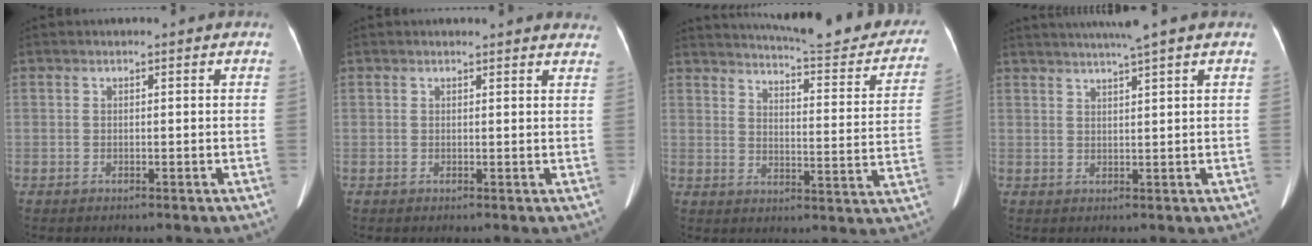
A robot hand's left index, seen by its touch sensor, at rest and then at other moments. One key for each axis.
{"total": 7.5, "fx": 7.2, "fy": 1.5, "fz": 1.3, "tx": 0.004, "ty": -0.001, "tz": 0.054}
{"total": 22.1, "fx": 20.0, "fy": 2.8, "fz": 8.9, "tx": -0.117, "ty": -0.056, "tz": 0.238}
{"total": 6.2, "fx": 5.0, "fy": -1.2, "fz": 3.5, "tx": -0.055, "ty": 0.017, "tz": 0.075}